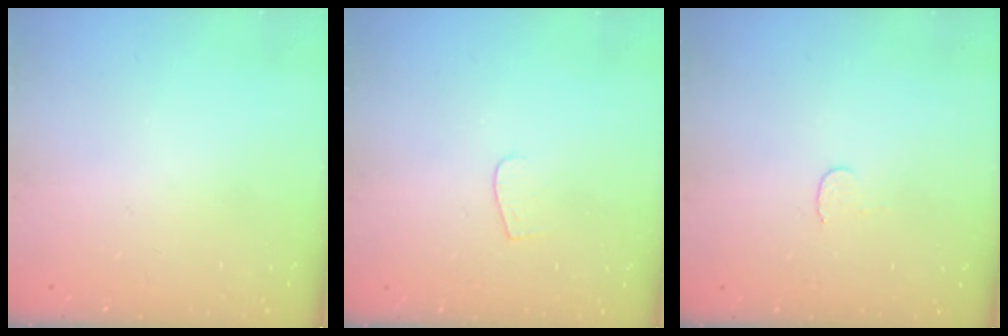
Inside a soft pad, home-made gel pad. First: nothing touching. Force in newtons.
{"total": 3.7, "press": 3.7, "slide": 0.3}
{"total": 3.7, "press": 3.7, "slide": 0.3}